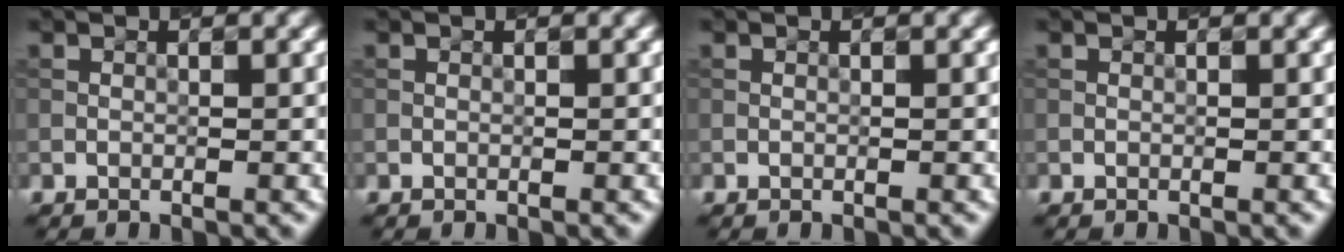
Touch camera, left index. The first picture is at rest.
{"total": 0.0}
{"total": 0.0}
{"total": 0.0}